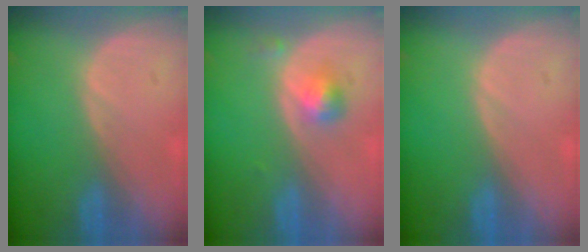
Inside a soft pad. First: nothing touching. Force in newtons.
{"total": 2.8, "press": 2.7, "slide": 0.2}
{"total": 0.0}